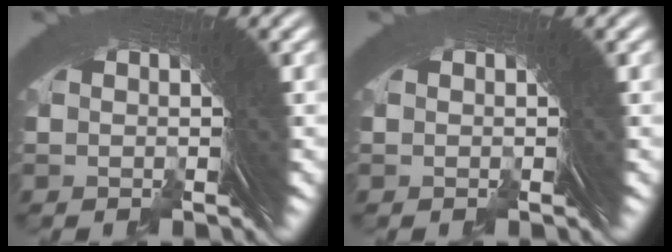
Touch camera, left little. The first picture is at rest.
{"total": 0.0}